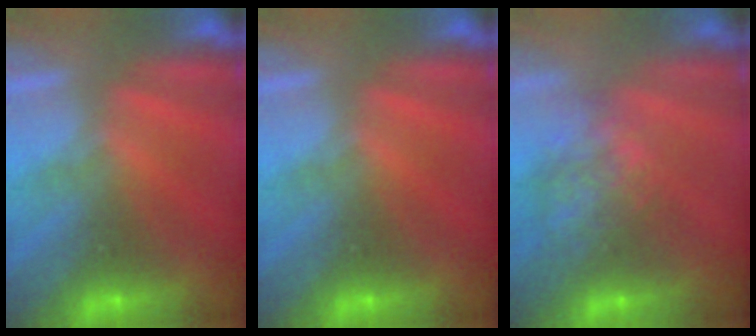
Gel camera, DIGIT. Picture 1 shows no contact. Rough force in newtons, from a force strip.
{"total": 0.0}
{"total": 4.5}